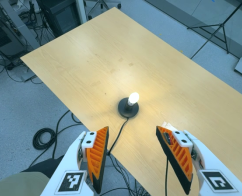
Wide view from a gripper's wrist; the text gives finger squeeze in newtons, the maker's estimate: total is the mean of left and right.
{"total": 0.0}